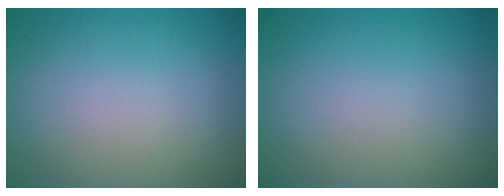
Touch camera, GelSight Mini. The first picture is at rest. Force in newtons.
{"total": 0.0}